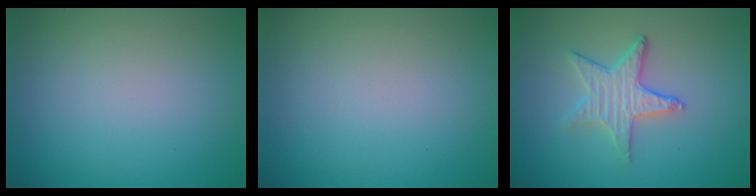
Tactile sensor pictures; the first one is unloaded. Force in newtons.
{"total": 0.0}
{"total": 3.2, "press": 3.0, "slide": 1.1}